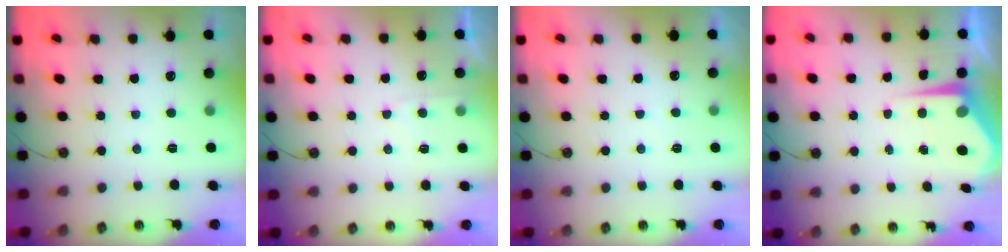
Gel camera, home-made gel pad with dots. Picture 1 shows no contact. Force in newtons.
{"total": 3.8, "press": 3.8, "slide": 0.4}
{"total": 2.9, "press": 2.9, "slide": 0.5}
{"total": 5.6, "press": 5.6, "slide": 0.2}